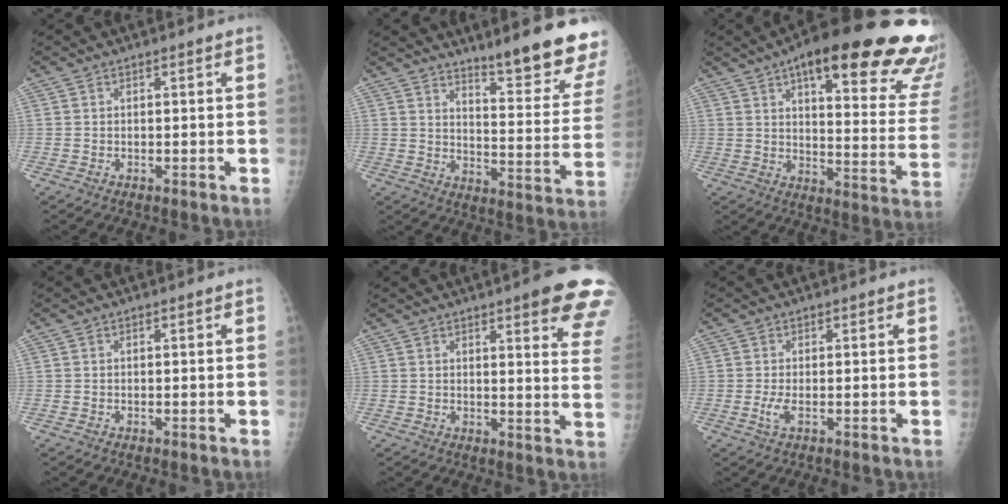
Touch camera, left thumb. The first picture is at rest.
{"total": 18.5, "force": [14.3, 2.5, 11.4], "torque": [-0.127, -0.120, 0.192]}
{"total": 31.2, "force": [19.3, 8.6, 23.0], "torque": [-0.232, -0.053, 0.252]}
{"total": 0.0}
{"total": 14.7, "force": [9.2, 3.0, 11.0], "torque": [-0.106, -0.041, 0.096]}
{"total": 2.0, "force": [-0.1, 0.5, 1.9], "torque": [-0.044, -0.005, 0.000]}